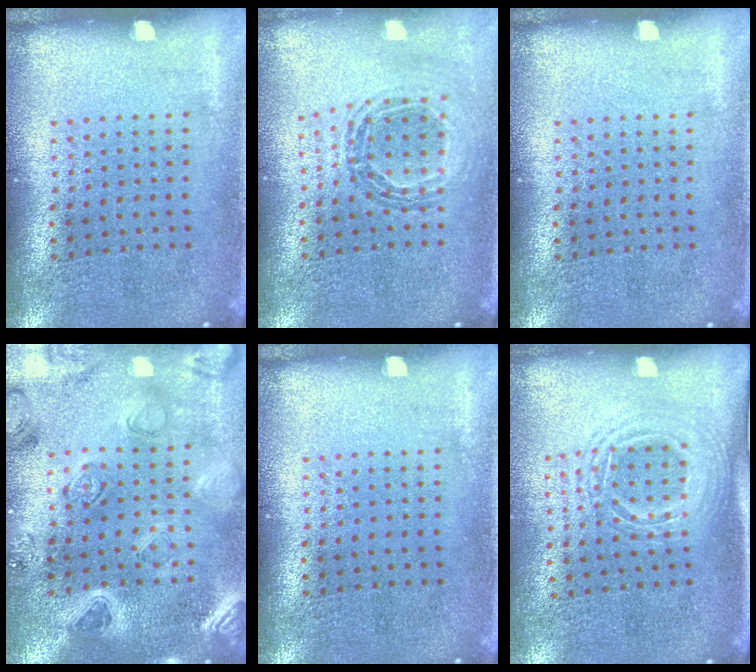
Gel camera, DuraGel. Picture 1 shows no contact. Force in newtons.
{"total": 0.8, "press": 0.8, "slide": 0.1}
{"total": 0.0}
{"total": 2.3, "press": 2.2, "slide": 0.2}
{"total": 0.0}
{"total": 1.5, "press": 1.3, "slide": 0.9}